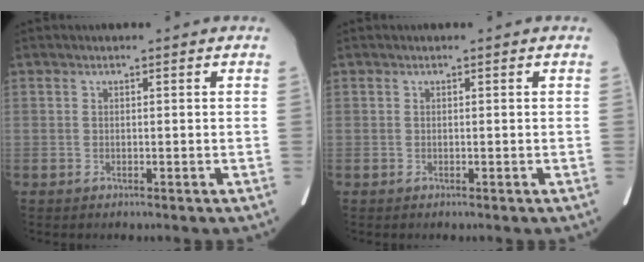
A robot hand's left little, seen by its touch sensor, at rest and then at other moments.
{"total": 0.0}